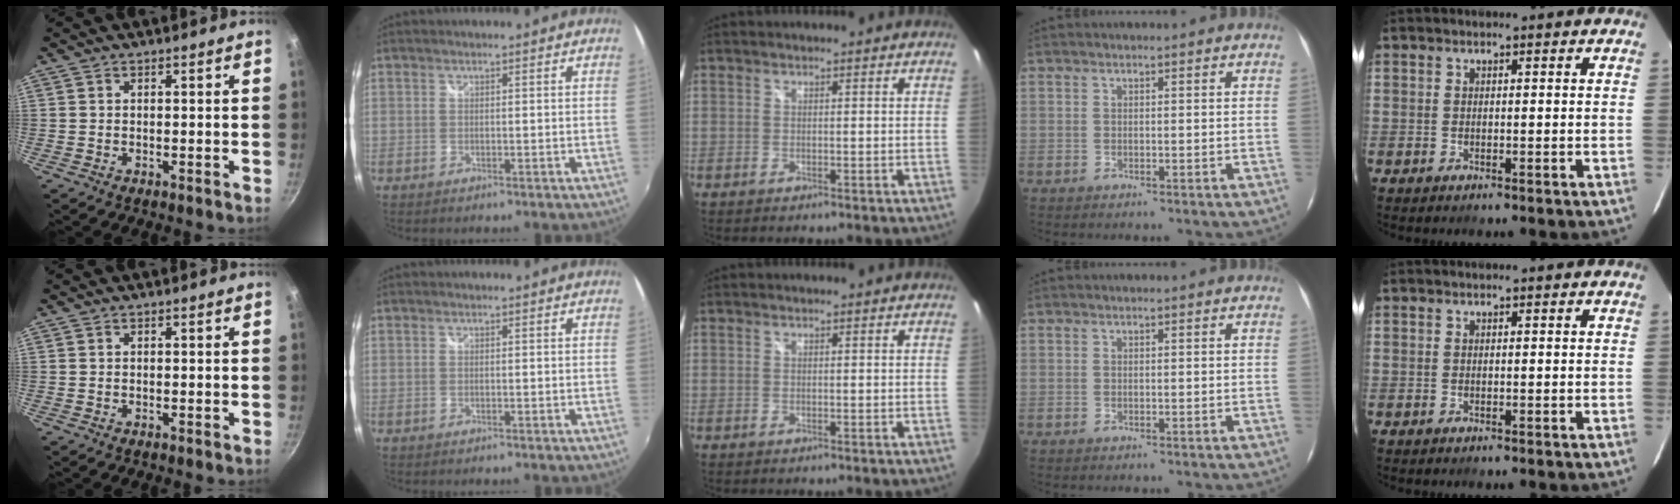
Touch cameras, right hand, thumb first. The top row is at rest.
{}